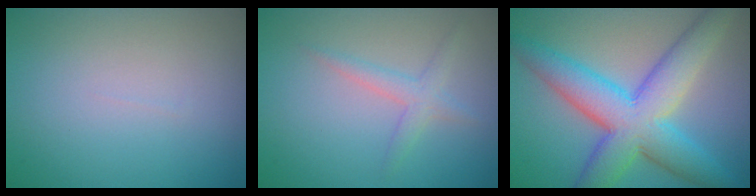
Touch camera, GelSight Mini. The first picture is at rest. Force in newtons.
{"total": 1.9, "press": 1.9, "slide": 0.0}
{"total": 9.2, "press": 9.2, "slide": 0.1}